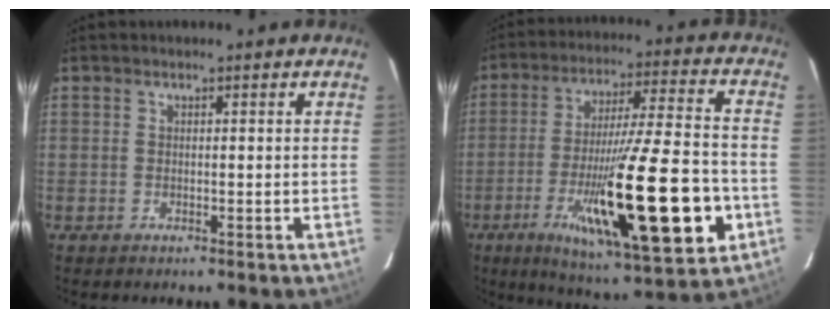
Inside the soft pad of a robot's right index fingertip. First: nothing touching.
{"total": 24.8, "force": [-7.5, 2.8, 23.5], "torque": [-0.377, -0.031, -0.113]}